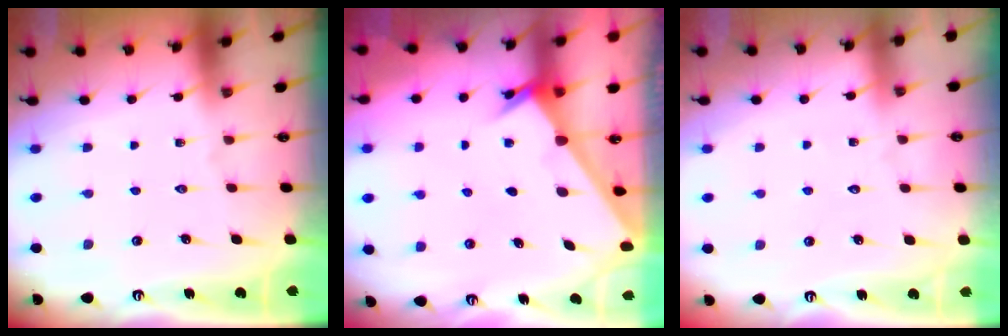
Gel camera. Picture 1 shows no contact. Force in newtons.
{"total": 2.4, "press": 2.3, "slide": 0.2}
{"total": 2.8, "press": 2.8, "slide": 0.4}